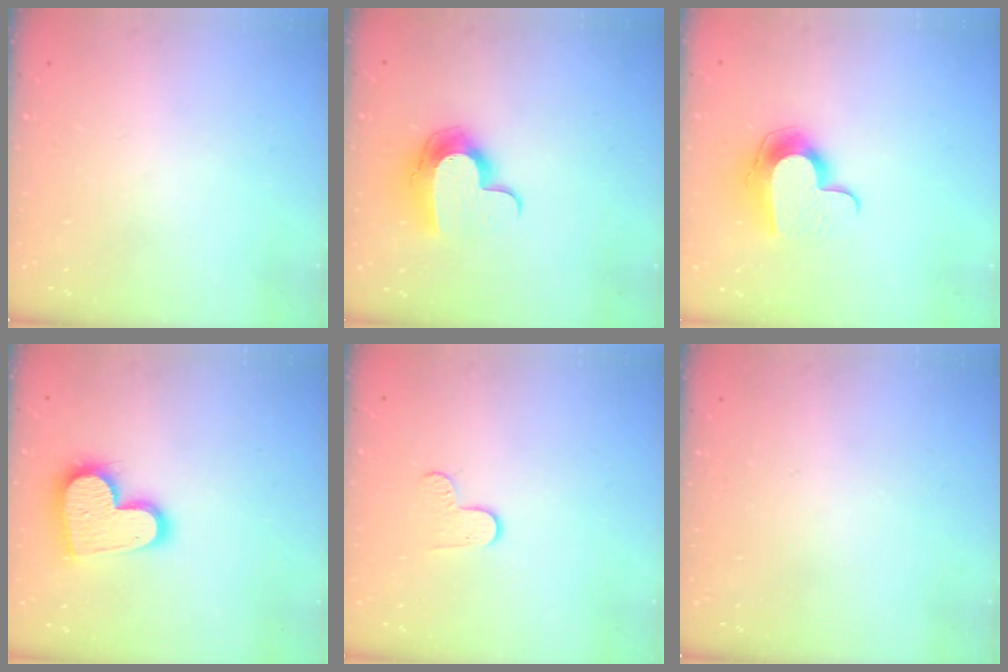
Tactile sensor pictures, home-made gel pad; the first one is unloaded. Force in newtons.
{"total": 11.3, "press": 11.3, "slide": 0.2}
{"total": 11.5, "press": 11.5, "slide": 0.7}
{"total": 16.9, "press": 16.8, "slide": 1.3}
{"total": 6.4, "press": 6.4, "slide": 0.5}
{"total": 0.0}